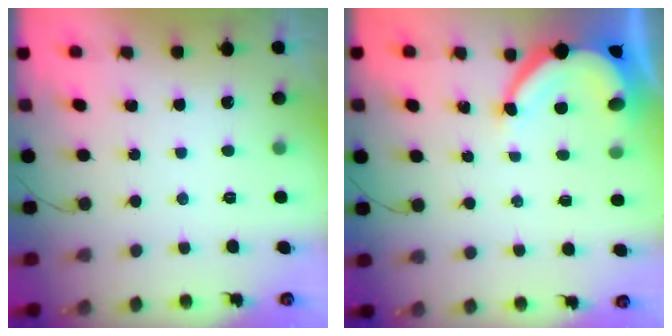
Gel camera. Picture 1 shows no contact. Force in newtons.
{"total": 7.5, "press": 7.4, "slide": 0.9}